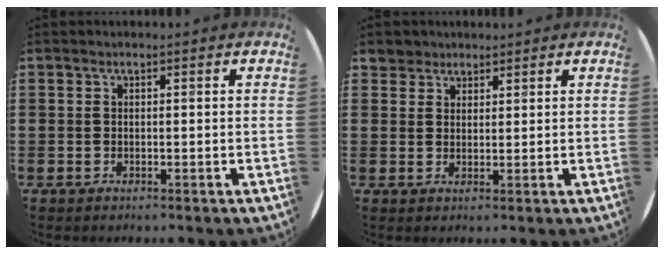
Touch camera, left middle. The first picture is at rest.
{"total": 2.7, "force": [2.3, 1.3, -0.3], "torque": [0.006, 0.004, 0.043]}